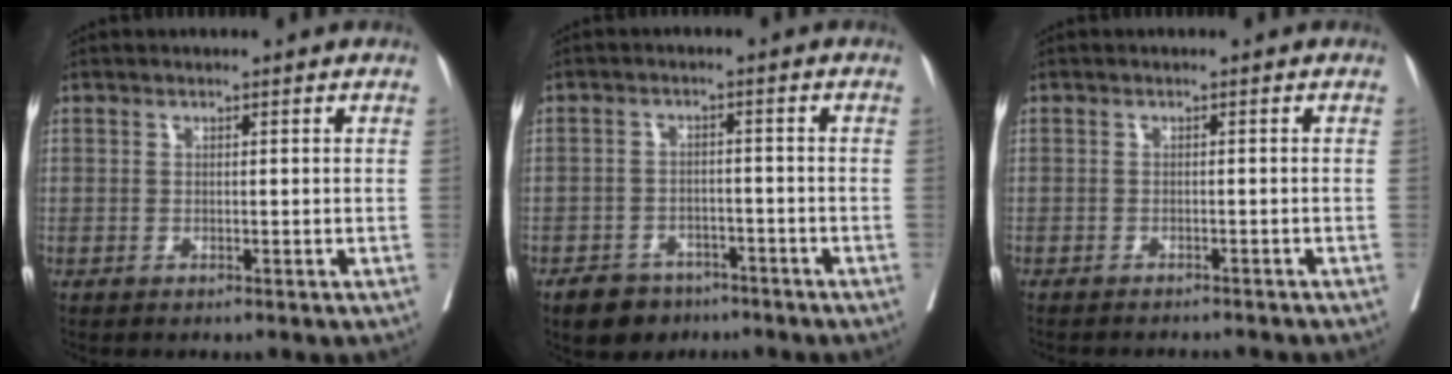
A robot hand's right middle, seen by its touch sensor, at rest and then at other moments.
{"total": 5.9, "force": [-4.3, 3.7, 1.7], "torque": [-0.030, 0.005, -0.066]}
{"total": 7.1, "force": [-6.7, 1.0, 2.1], "torque": [-0.018, -0.009, -0.081]}